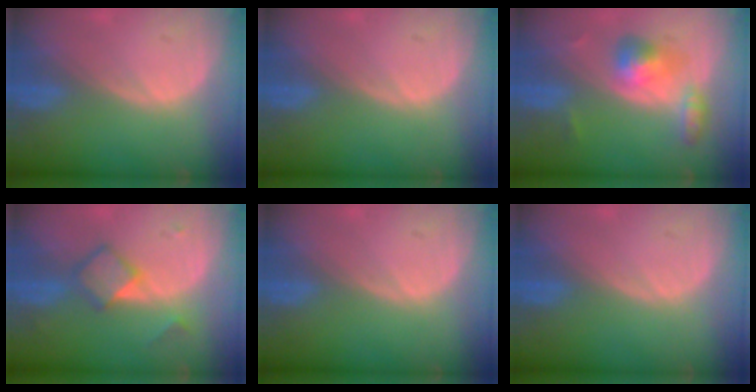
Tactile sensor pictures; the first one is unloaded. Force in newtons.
{"total": 0.0}
{"total": 5.5, "press": 5.3, "slide": 1.6}
{"total": 4.7, "press": 4.6, "slide": 0.3}
{"total": 0.0}
{"total": 0.0}